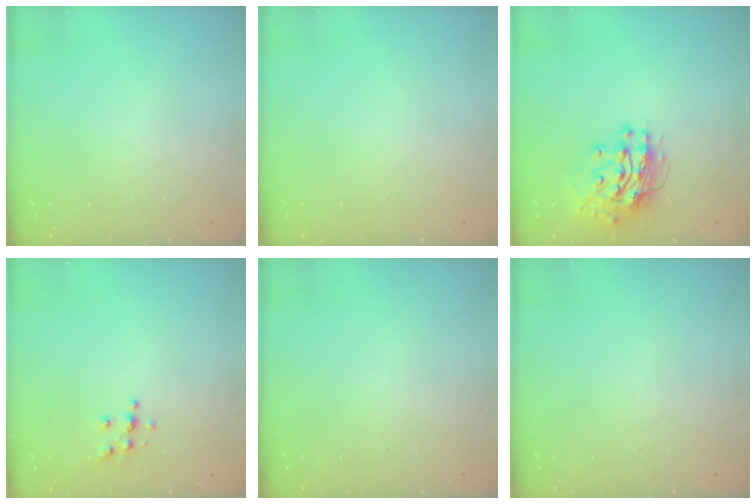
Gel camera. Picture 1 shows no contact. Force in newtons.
{"total": 0.0}
{"total": 12.8, "press": 12.7, "slide": 1.1}
{"total": 5.9, "press": 5.9, "slide": 0.6}
{"total": 0.0}
{"total": 0.0}